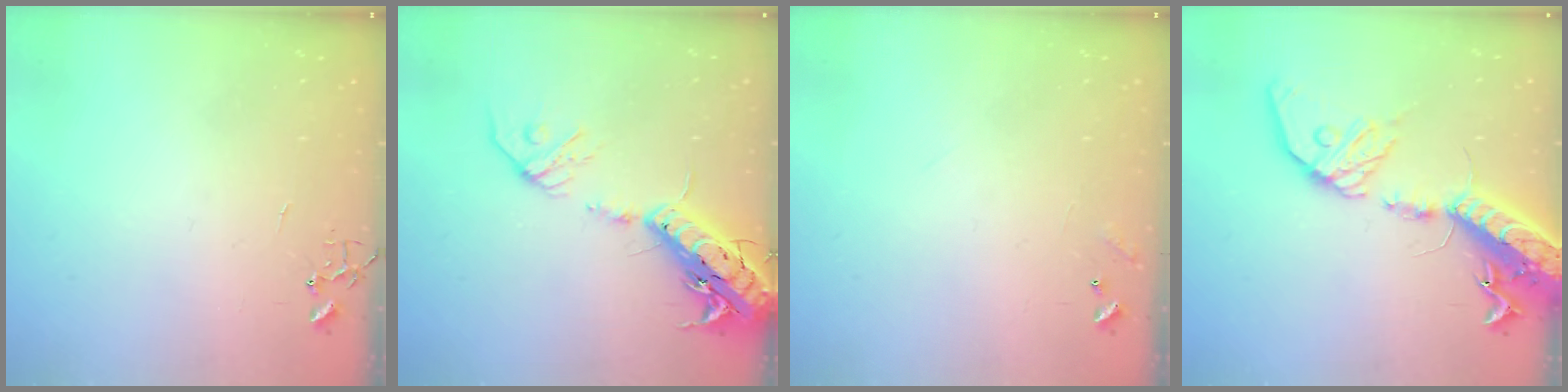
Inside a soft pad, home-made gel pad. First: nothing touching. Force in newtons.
{"total": 18.7, "press": 18.3, "slide": 3.9}
{"total": 6.9, "press": 6.9, "slide": 0.4}
{"total": 20.9, "press": 20.4, "slide": 4.4}